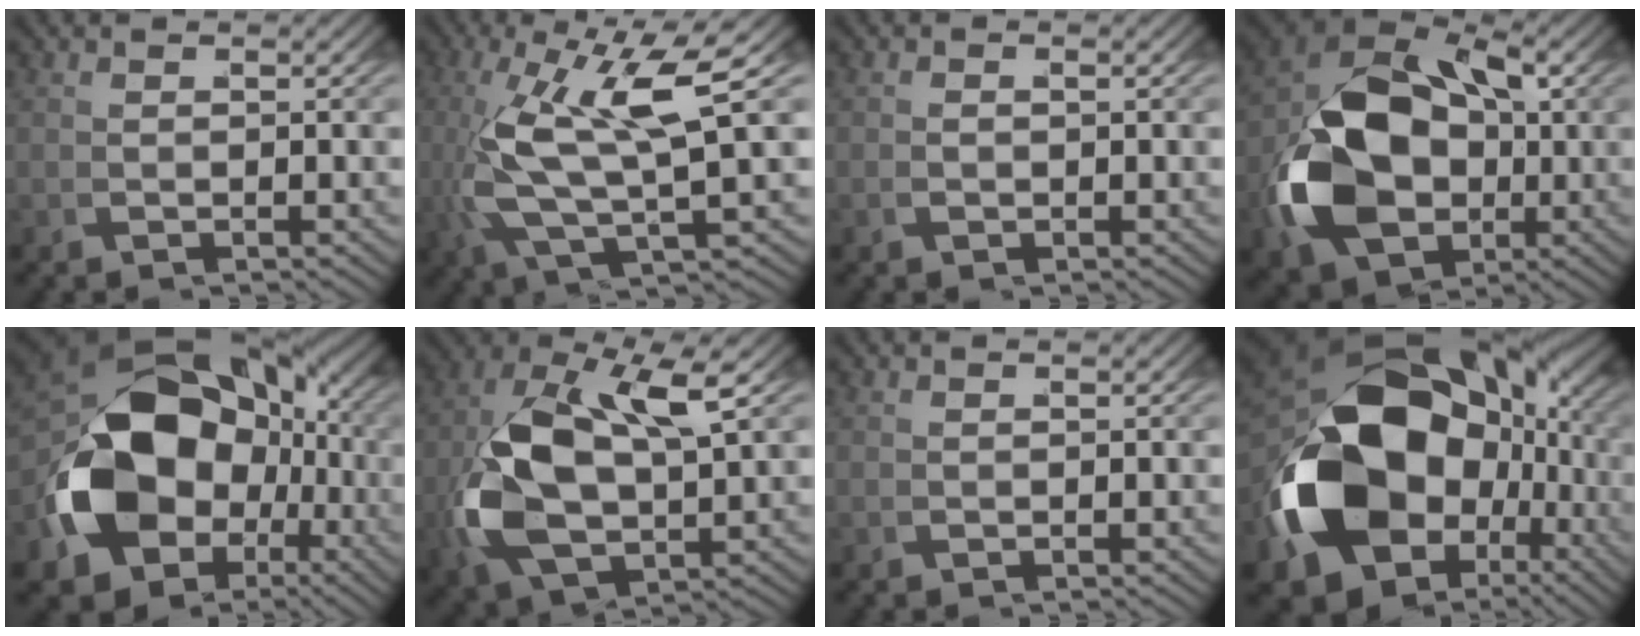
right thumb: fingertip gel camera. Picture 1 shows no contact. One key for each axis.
{"total": 10.1, "fx": 0.4, "fy": 4.3, "fz": 9.2, "tx": -0.196, "ty": -0.014, "tz": 0.017}
{"total": 0.7, "fx": -0.3, "fy": 0.5, "fz": 0.4, "tx": -0.011, "ty": -0.002, "tz": -0.005}
{"total": 16.5, "fx": -1.3, "fy": 11.5, "fz": 11.8, "tx": -0.280, "ty": -0.040, "tz": -0.003}
{"total": 18.7, "fx": -1.9, "fy": 13.2, "fz": 13.1, "tx": -0.270, "ty": -0.054, "tz": -0.009}
{"total": 12.2, "fx": 0.3, "fy": 7.4, "fz": 9.7, "tx": -0.243, "ty": -0.027, "tz": 0.025}
{"total": 0.0}
{"total": 23.7, "fx": -2.1, "fy": 15.5, "fz": 17.8, "tx": -0.346, "ty": -0.064, "tz": -0.007}